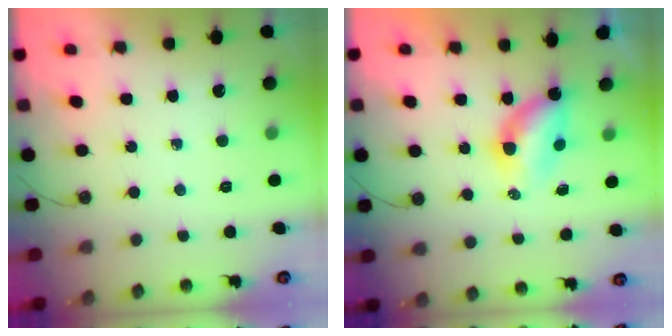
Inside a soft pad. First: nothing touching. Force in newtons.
{"total": 5.2, "press": 5.2, "slide": 0.3}